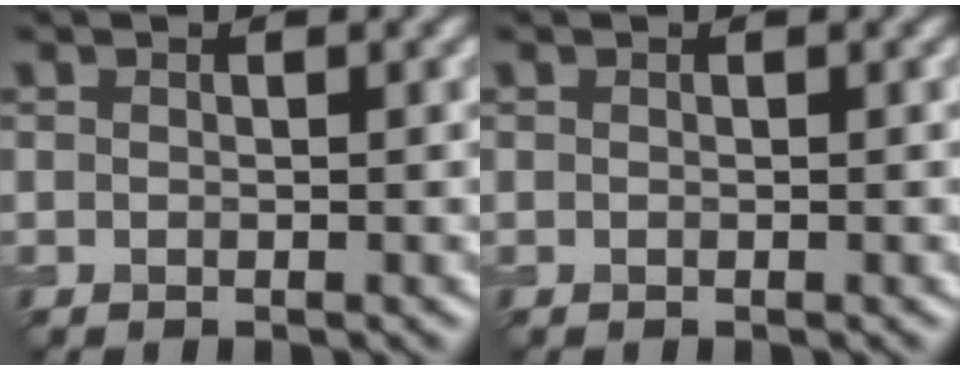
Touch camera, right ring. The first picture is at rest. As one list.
[{"total": 0.0}]